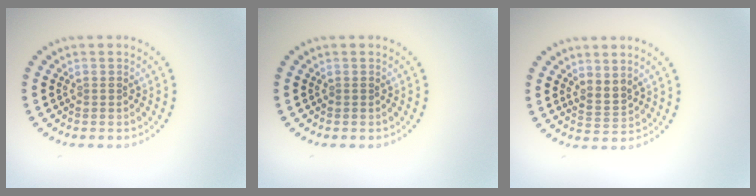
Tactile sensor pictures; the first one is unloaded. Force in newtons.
{"total": 0.0}
{"total": 2.0, "press": 1.4, "slide": 1.4}